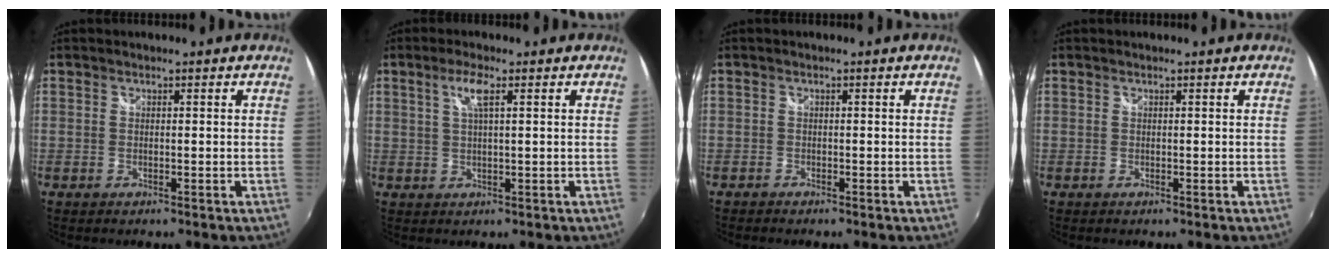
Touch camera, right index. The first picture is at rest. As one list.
[{"total": 3.6, "force": [1.5, 0.3, 3.2], "torque": [-0.064, 0.005, 0.028]}, {"total": 0.8, "force": [-0.7, 0.3, 0.1], "torque": [-0.006, -0.002, -0.015]}, {"total": 0.0}]